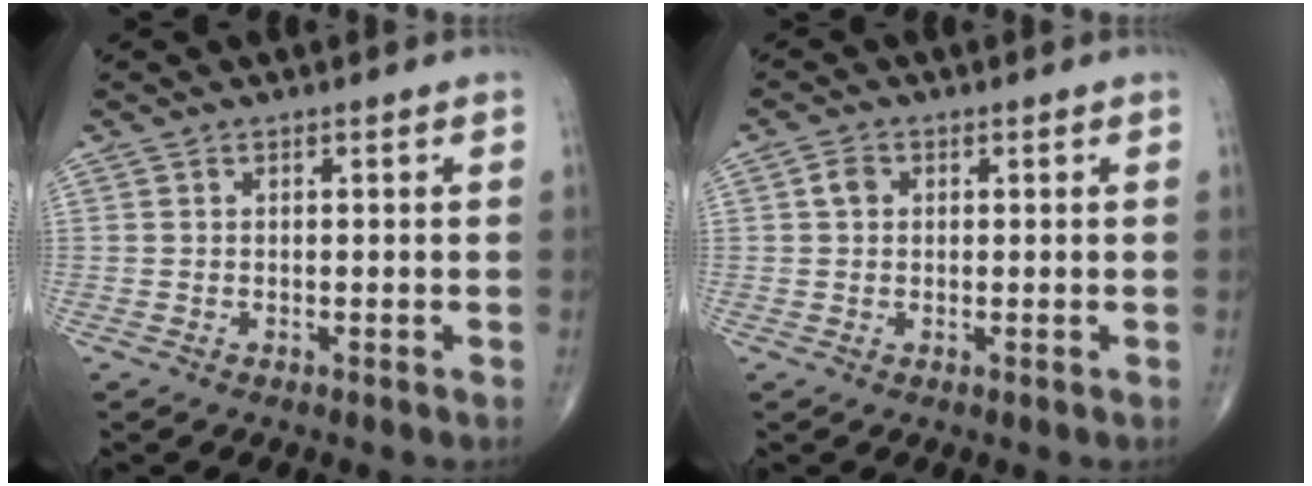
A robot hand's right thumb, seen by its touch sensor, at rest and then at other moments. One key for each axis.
{"total": 2.1, "fx": 0.4, "fy": 1.7, "fz": 1.2, "tx": -0.017, "ty": 0.004, "tz": 0.004}